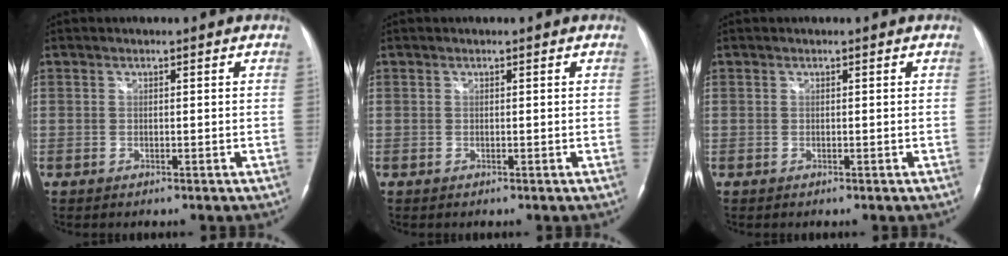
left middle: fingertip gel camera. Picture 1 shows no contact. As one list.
[{"total": 0.0}, {"total": 0.0}]